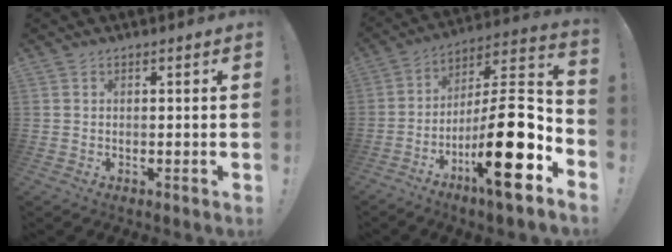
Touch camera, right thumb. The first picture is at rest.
{"total": 23.0, "force": [-9.1, 5.3, 20.5], "torque": [-0.334, 0.037, -0.151]}